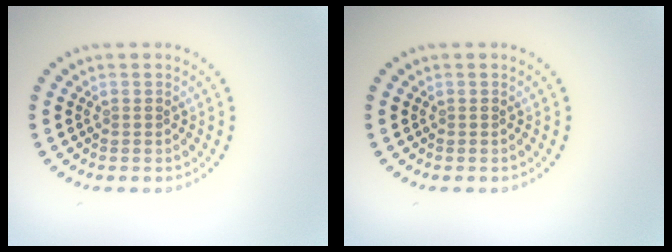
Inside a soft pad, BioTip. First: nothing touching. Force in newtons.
{"total": 0.0}